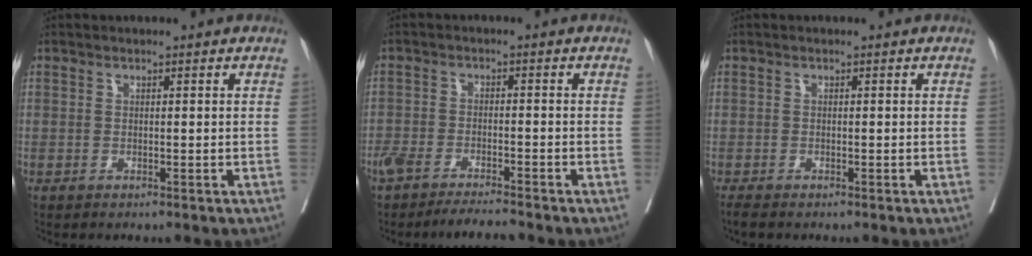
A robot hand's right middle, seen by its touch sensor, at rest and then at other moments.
{"total": 6.6, "force": [-6.0, 0.4, 2.8], "torque": [-0.044, -0.009, -0.101]}
{"total": 1.1, "force": [-1.0, 0.1, 0.5], "torque": [-0.017, -0.007, -0.019]}